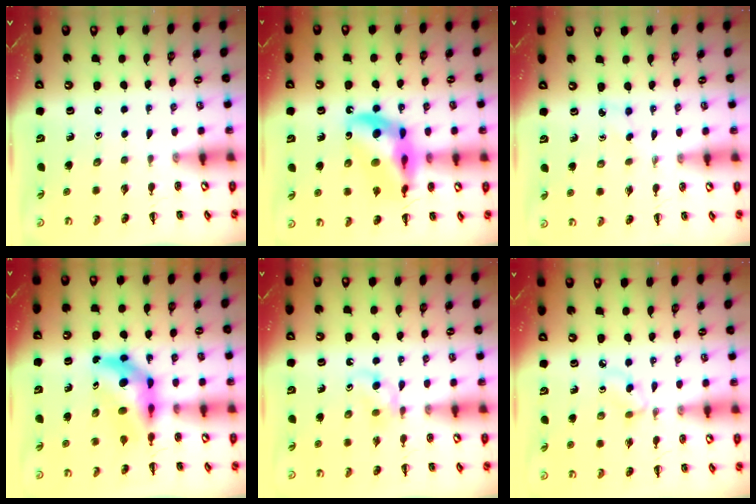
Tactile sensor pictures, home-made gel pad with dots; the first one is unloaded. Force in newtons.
{"total": 17.1, "press": 16.6, "slide": 4.0}
{"total": 2.8, "press": 2.7, "slide": 0.8}
{"total": 6.4, "press": 6.1, "slide": 1.9}
{"total": 2.5, "press": 2.3, "slide": 1.0}
{"total": 3.5, "press": 3.4, "slide": 1.0}